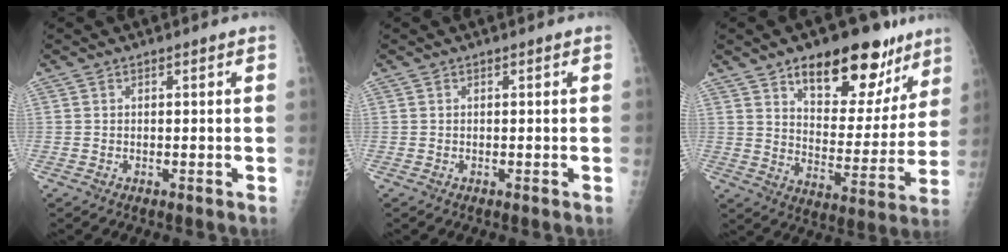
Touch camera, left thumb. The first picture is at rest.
{"total": 0.0}
{"total": 20.1, "force": [12.8, 9.7, 12.1], "torque": [-0.112, -0.063, 0.193]}